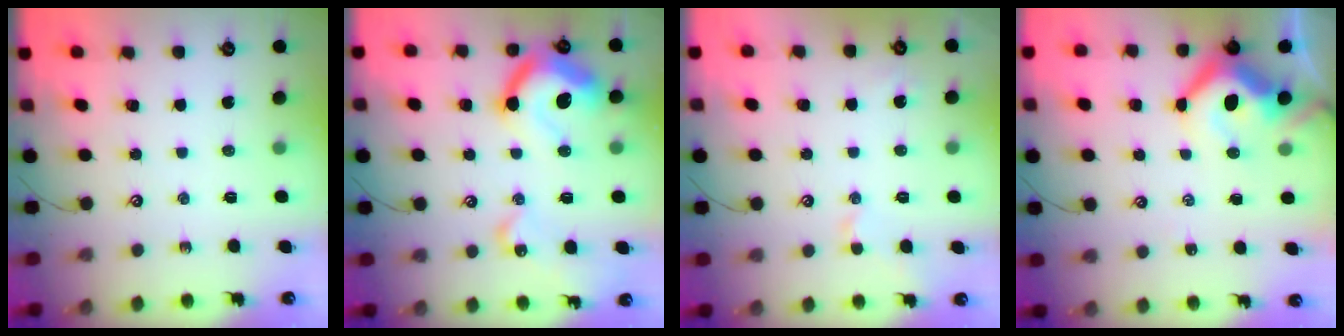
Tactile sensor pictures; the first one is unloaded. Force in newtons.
{"total": 22.6, "press": 22.5, "slide": 2.4}
{"total": 1.7, "press": 1.6, "slide": 0.6}
{"total": 12.7, "press": 12.5, "slide": 2.0}